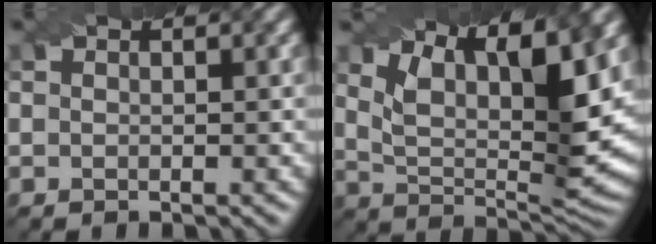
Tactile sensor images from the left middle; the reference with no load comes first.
{"total": 11.1, "force": [5.4, 3.8, 8.9], "torque": [-0.148, -0.005, 0.093]}